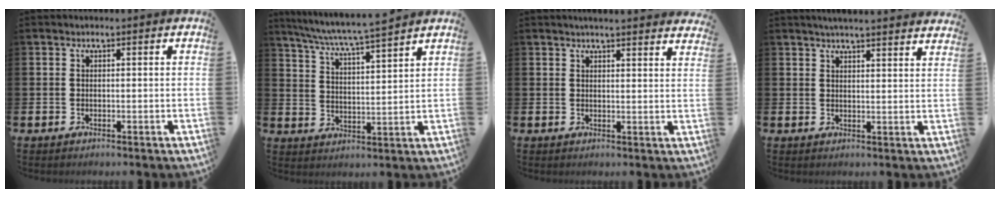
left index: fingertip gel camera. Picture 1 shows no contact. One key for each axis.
{"total": 6.3, "fx": 6.0, "fy": -0.5, "fz": 1.9, "tx": -0.060, "ty": -0.041, "tz": 0.102}
{"total": 3.1, "fx": 3.0, "fy": -0.3, "fz": 0.1, "tx": -0.004, "ty": -0.017, "tz": 0.055}
{"total": 3.8, "fx": 3.7, "fy": -0.6, "fz": 0.5, "tx": -0.013, "ty": -0.020, "tz": 0.066}